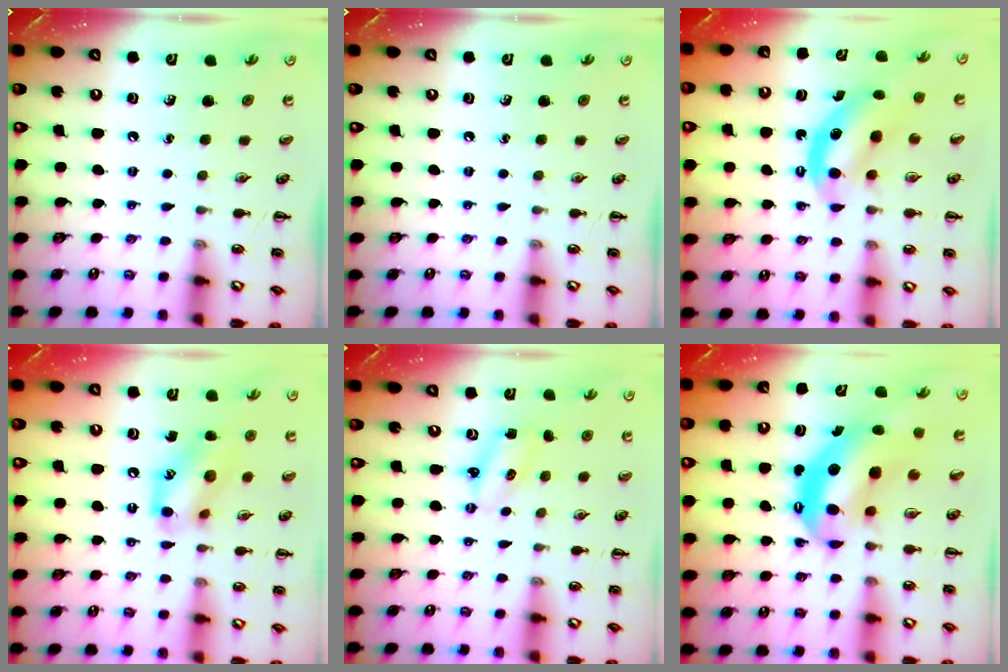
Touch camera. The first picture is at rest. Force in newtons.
{"total": 0.0}
{"total": 7.6, "press": 7.5, "slide": 1.2}
{"total": 13.2, "press": 13.1, "slide": 1.2}
{"total": 2.4, "press": 2.3, "slide": 0.5}
{"total": 8.1, "press": 7.8, "slide": 1.9}